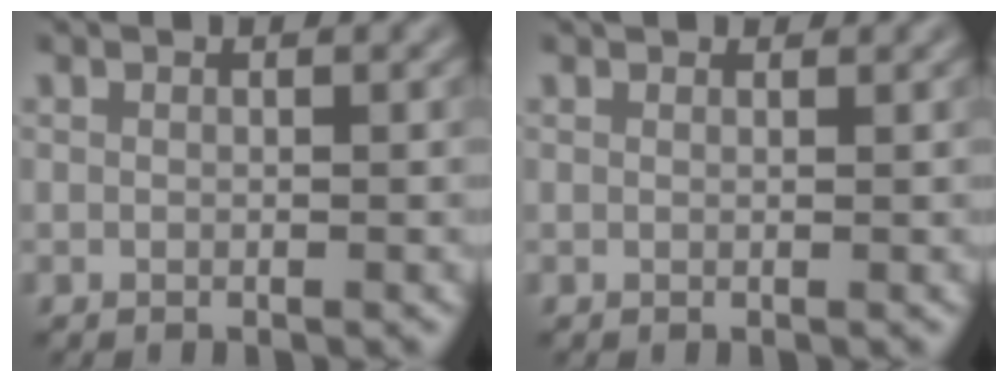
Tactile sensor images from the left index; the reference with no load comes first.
{"total": 1.2, "force": [1.1, 0.3, 0.3], "torque": [-0.013, -0.005, 0.009]}